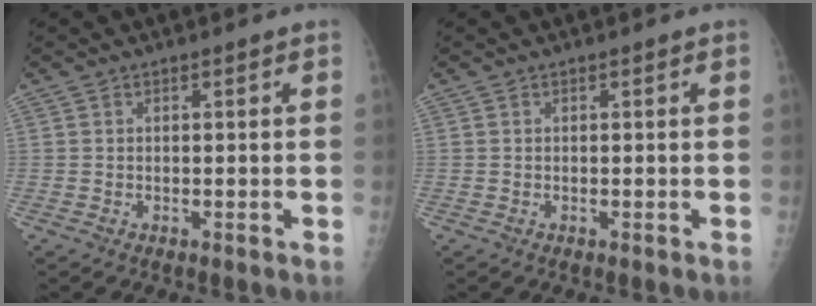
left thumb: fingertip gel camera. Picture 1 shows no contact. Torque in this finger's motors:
{"motor_torque": [0.06, 0.06, -0.12, -0.12, 0.00]}